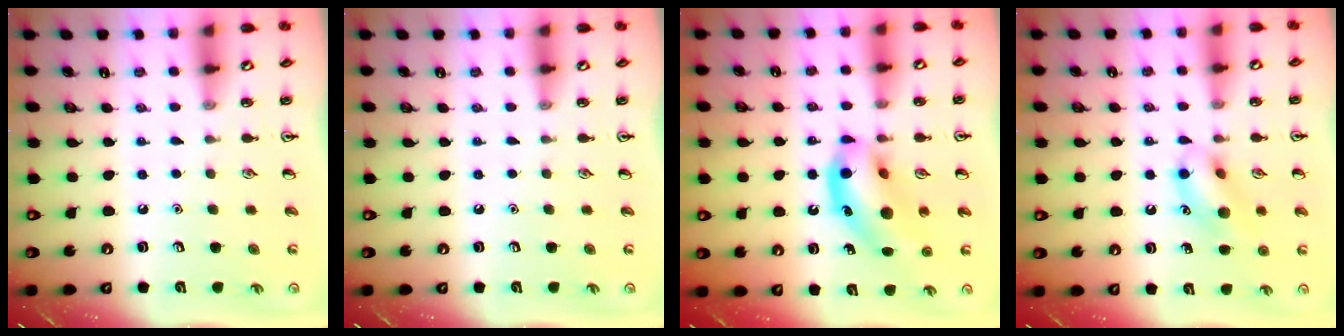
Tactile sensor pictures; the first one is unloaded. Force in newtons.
{"total": 0.0}
{"total": 14.7, "press": 14.1, "slide": 4.2}
{"total": 12.1, "press": 12.1, "slide": 1.4}